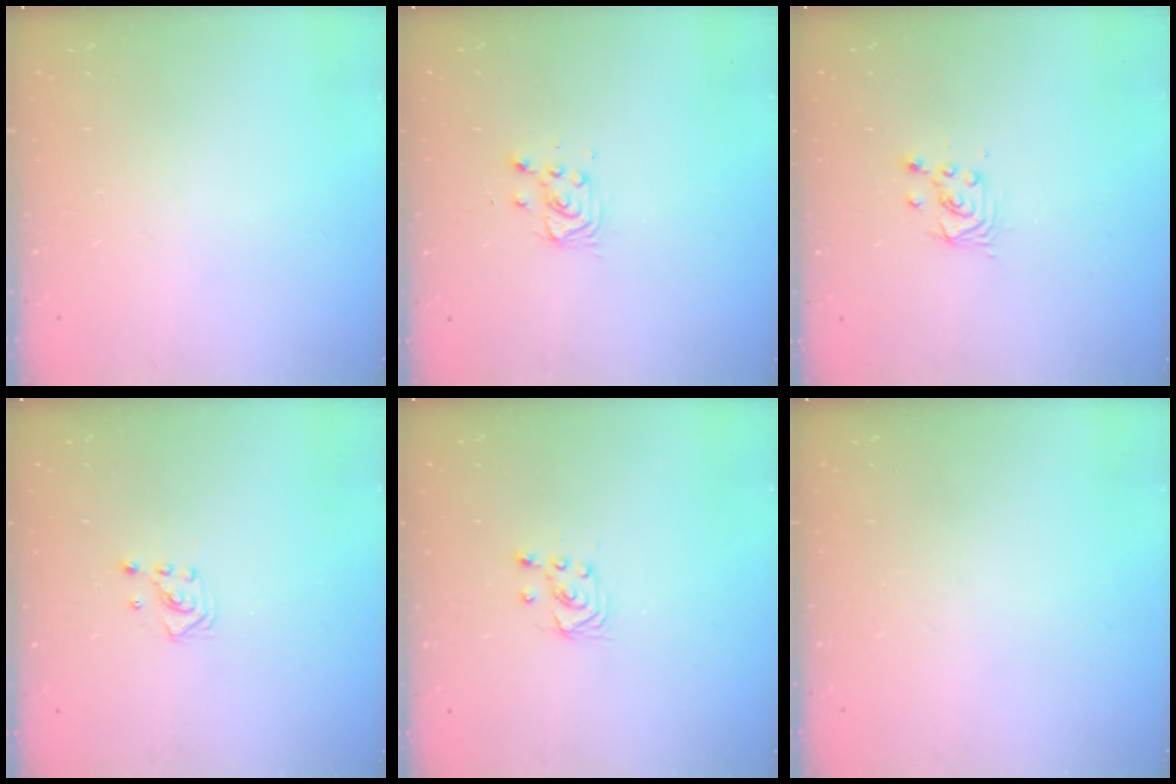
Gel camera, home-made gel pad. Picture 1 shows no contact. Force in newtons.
{"total": 3.1, "press": 3.1, "slide": 0.3}
{"total": 2.6, "press": 2.6, "slide": 0.1}
{"total": 2.8, "press": 2.8, "slide": 0.3}
{"total": 2.9, "press": 2.7, "slide": 1.0}
{"total": 0.0}